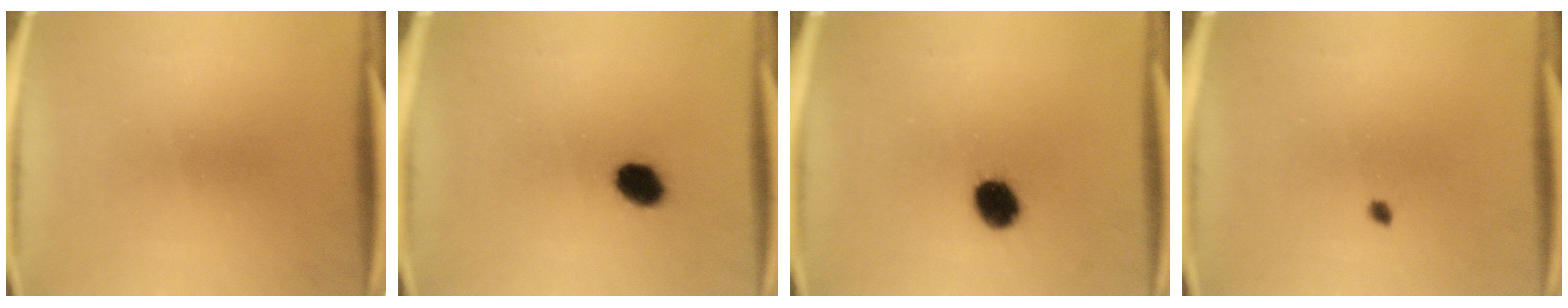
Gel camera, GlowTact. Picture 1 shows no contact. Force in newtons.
{"total": 5.1}
{"total": 7.1}
{"total": 0.8}